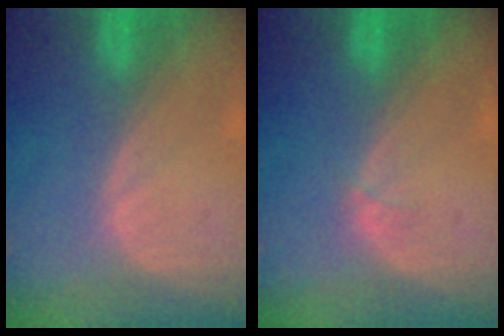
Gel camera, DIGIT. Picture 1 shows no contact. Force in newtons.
{"total": 0.5, "press": 0.5, "slide": 0.1}